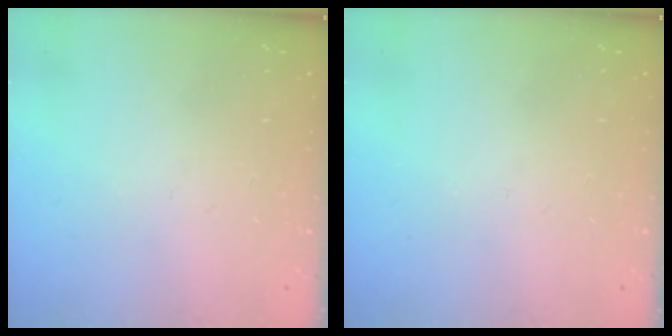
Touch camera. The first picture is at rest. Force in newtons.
{"total": 0.0}